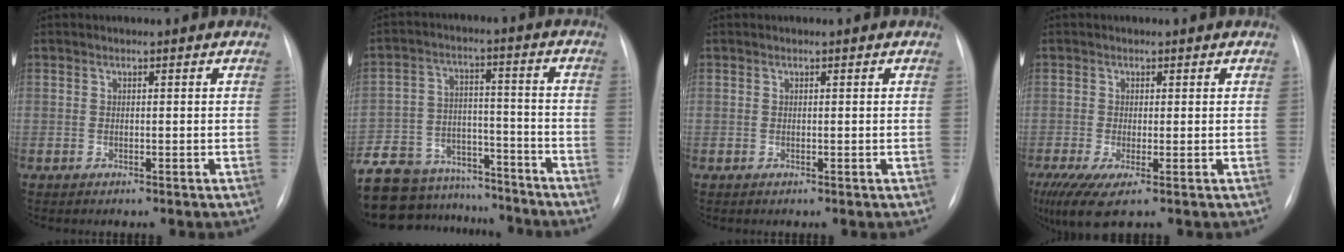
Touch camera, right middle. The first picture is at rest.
{"total": 23.5, "force": [-20.3, 9.0, 7.7], "torque": [-0.193, 0.007, -0.302]}
{"total": 0.0}
{"total": 6.3, "force": [-3.1, 1.6, 5.2], "torque": [-0.092, -0.019, -0.053]}